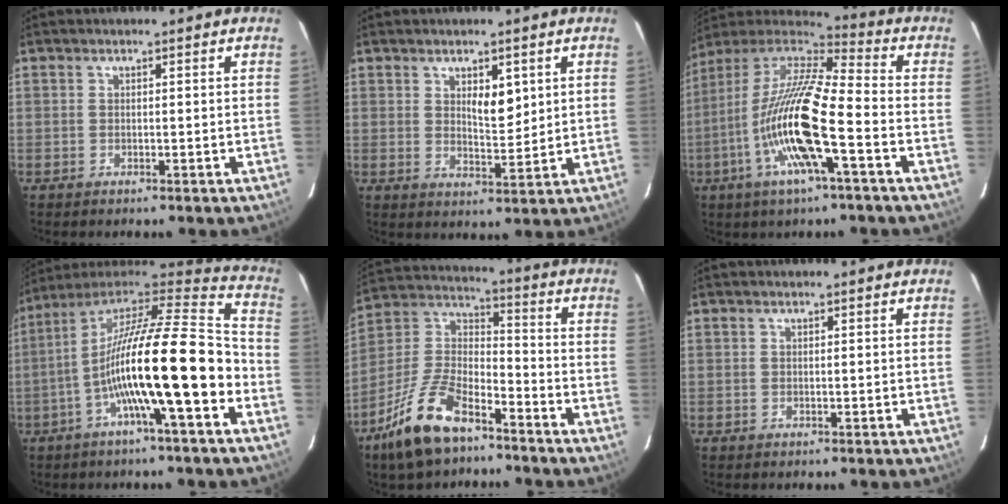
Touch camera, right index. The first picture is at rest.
{"total": 4.4, "force": [1.8, 1.8, 3.6], "torque": [-0.058, -0.006, 0.034]}
{"total": 17.9, "force": [-5.2, 2.1, 17.0], "torque": [-0.344, -0.004, -0.100]}
{"total": 20.3, "force": [-5.6, 1.5, 19.4], "torque": [-0.333, 0.012, -0.099]}
{"total": 14.0, "force": [-9.6, 5.0, 8.9], "torque": [-0.190, 0.003, -0.183]}
{"total": 0.0}